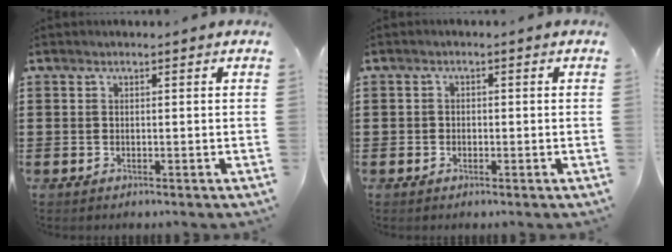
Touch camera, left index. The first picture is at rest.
{"total": 1.0, "force": [-0.5, 0.9, 0.3], "torque": [-0.009, 0.003, -0.011]}